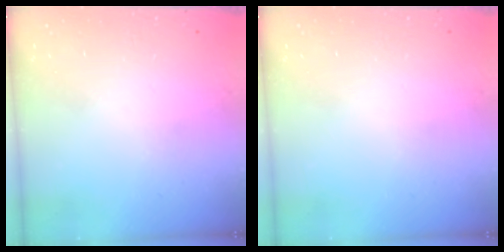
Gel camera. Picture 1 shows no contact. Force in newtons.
{"total": 0.0}